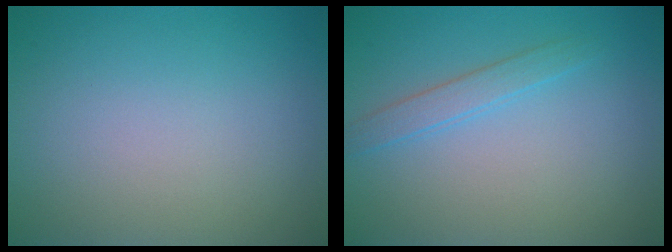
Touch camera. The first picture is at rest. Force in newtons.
{"total": 1.7, "press": 1.7, "slide": 0.1}